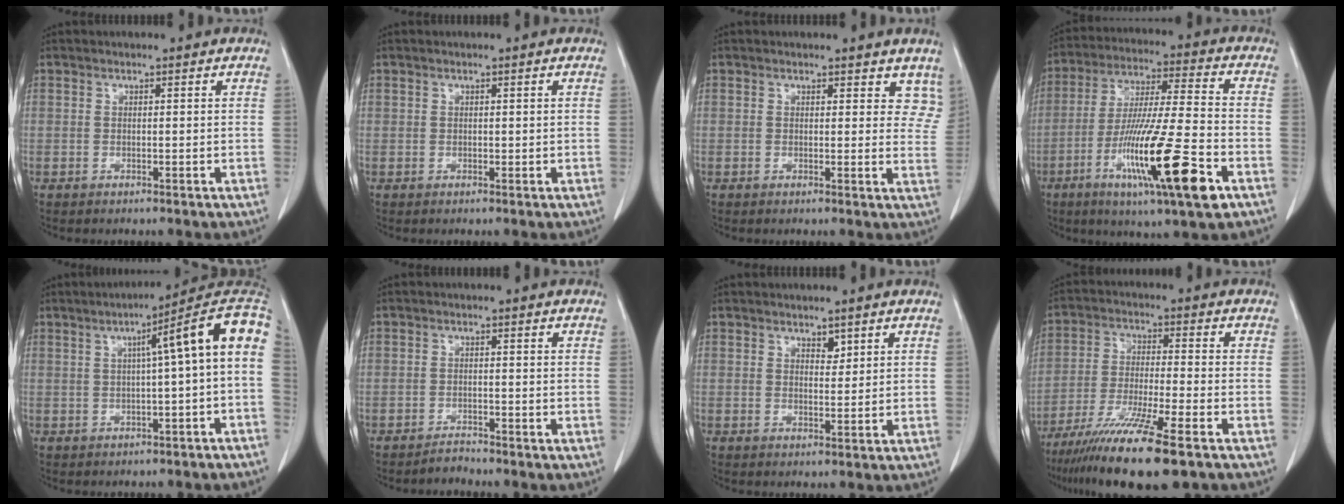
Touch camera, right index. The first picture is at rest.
{"total": 0.5, "force": [0.1, 0.4, 0.3], "torque": [-0.004, 0.001, 0.002]}
{"total": 5.9, "force": [5.0, 2.6, 1.8], "torque": [0.014, -0.018, 0.039]}
{"total": 19.5, "force": [-8.2, 0.7, 17.7], "torque": [-0.318, -0.033, -0.141]}
{"total": 11.4, "force": [1.6, -0.1, 11.3], "torque": [-0.144, 0.040, 0.012]}
{"total": 1.6, "force": [-1.5, 0.1, -0.5], "torque": [0.017, -0.004, -0.027]}
{"total": 1.7, "force": [1.2, 0.9, 0.8], "torque": [-0.008, -0.006, 0.020]}
{"total": 13.8, "force": [-9.7, 0.2, 9.9], "torque": [-0.188, -0.043, -0.170]}